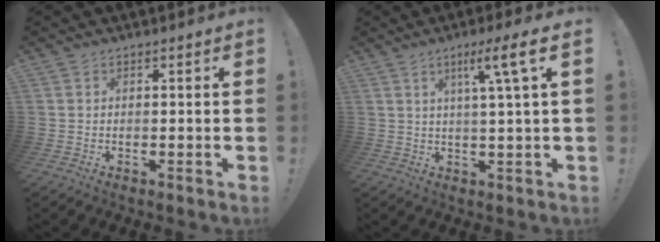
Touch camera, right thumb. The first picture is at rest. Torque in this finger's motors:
{"motor_torque": [0.00, 0.01, 0.09, 0.01, 0.10]}